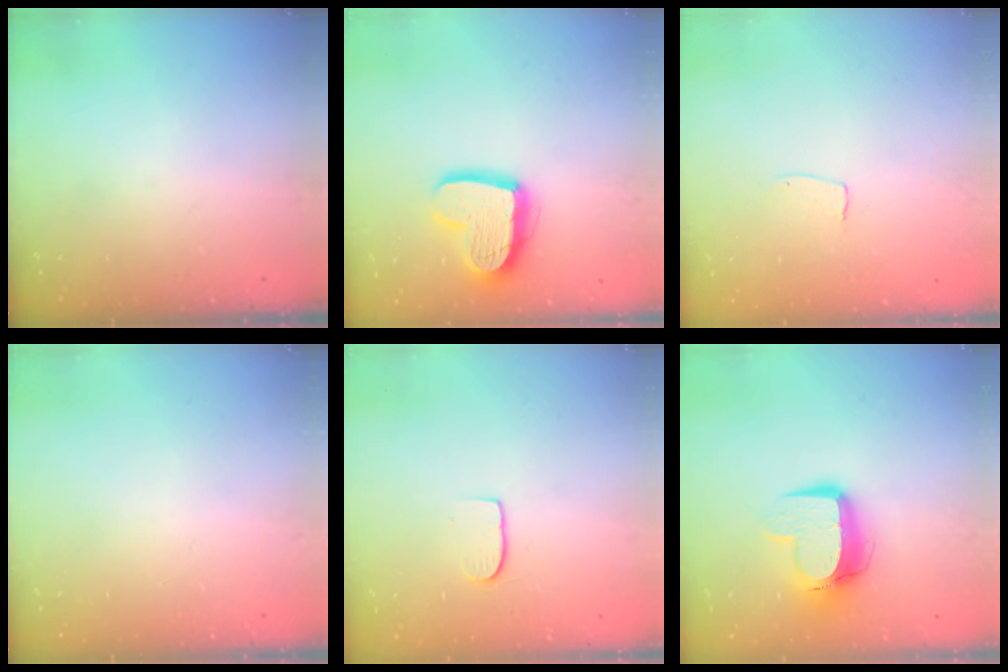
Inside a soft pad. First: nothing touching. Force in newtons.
{"total": 14.9, "press": 14.8, "slide": 1.4}
{"total": 3.1, "press": 3.1, "slide": 0.2}
{"total": 0.0}
{"total": 6.6, "press": 6.6, "slide": 0.7}
{"total": 11.5, "press": 11.5, "slide": 1.0}